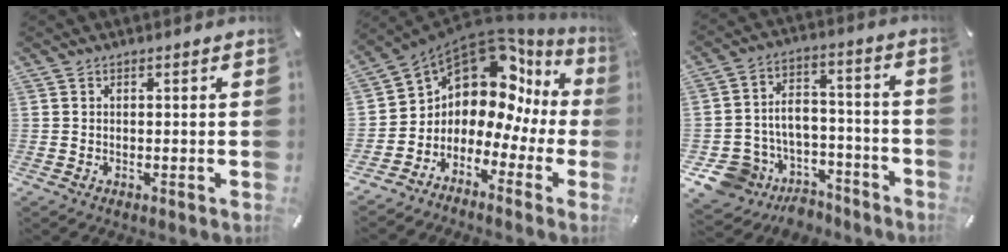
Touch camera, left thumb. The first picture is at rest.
{"total": 10.5, "force": [6.4, 7.0, 4.6], "torque": [-0.076, -0.082, 0.109]}
{"total": 10.2, "force": [-5.4, 8.5, 1.6], "torque": [-0.028, 0.026, -0.085]}